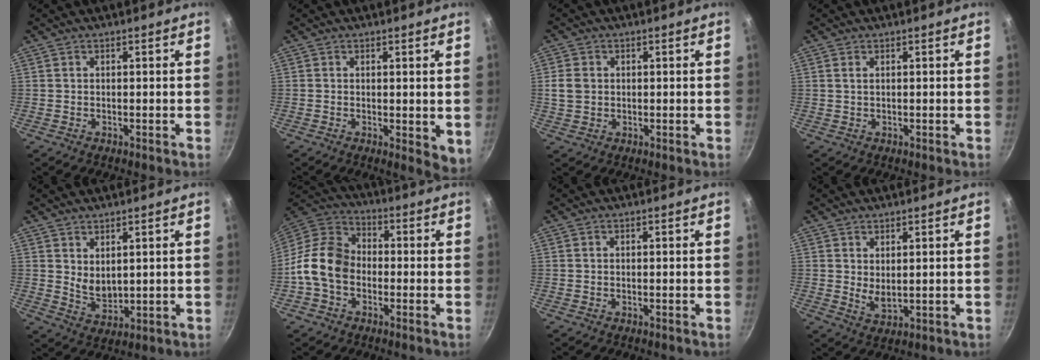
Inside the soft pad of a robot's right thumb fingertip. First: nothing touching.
{"total": 4.6, "force": [0.4, 2.0, 4.2], "torque": [-0.046, -0.011, 0.006]}
{"total": 4.1, "force": [0.4, 3.4, 2.2], "torque": [-0.034, 0.002, 0.008]}
{"total": 0.8, "force": [0.3, 0.4, 0.6], "torque": [-0.011, 0.001, 0.006]}
{"total": 4.6, "force": [2.3, 2.4, 3.2], "torque": [-0.048, -0.028, 0.049]}
{"total": 12.0, "force": [-2.6, 9.0, 7.6], "torque": [-0.115, 0.035, -0.074]}
{"total": 0.0}
{"total": 3.4, "force": [1.5, 1.5, 2.7], "torque": [-0.045, -0.022, 0.030]}